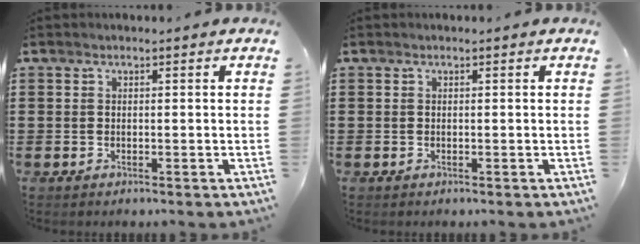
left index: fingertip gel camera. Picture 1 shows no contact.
{"total": 0.0}